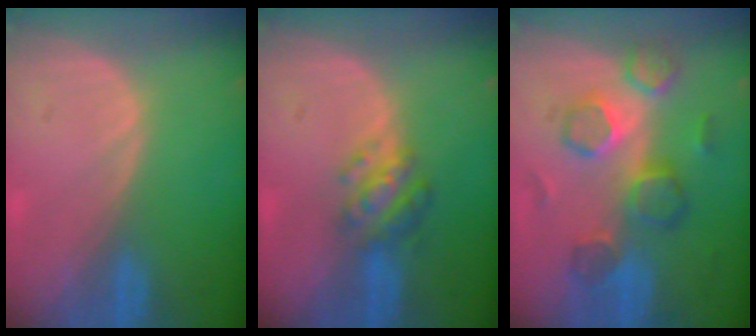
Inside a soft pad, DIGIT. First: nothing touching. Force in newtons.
{"total": 4.7, "press": 4.7, "slide": 0.4}
{"total": 8.4, "press": 8.2, "slide": 1.8}